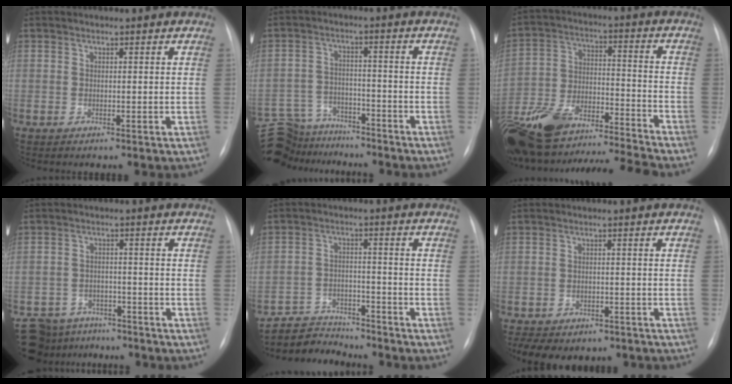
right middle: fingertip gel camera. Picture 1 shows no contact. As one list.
[{"total": 13.6, "force": [-12.4, 5.2, 2.4], "torque": [-0.061, 0.022, -0.189]}, {"total": 18.5, "force": [-15.9, 2.1, 9.3], "torque": [-0.190, 0.023, -0.281]}, {"total": 8.9, "force": [-7.8, 4.2, 1.0], "torque": [-0.017, 0.005, -0.110]}, {"total": 7.1, "force": [-6.9, 1.7, -0.3], "torque": [0.006, 0.009, -0.121]}, {"total": 10.8, "force": [-7.9, 5.9, 4.4], "torque": [-0.081, 0.009, -0.094]}]